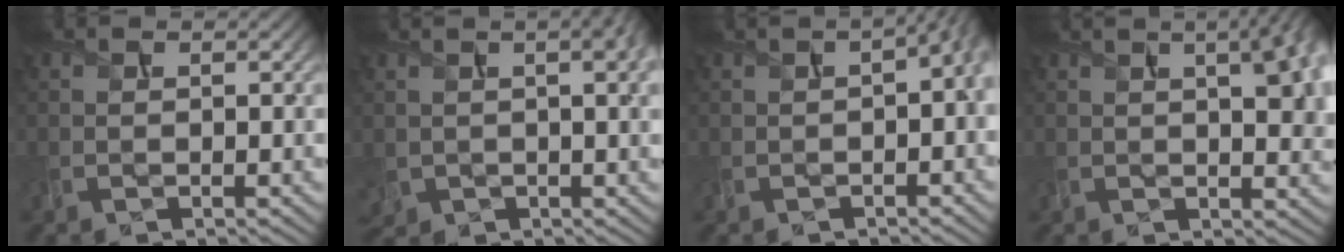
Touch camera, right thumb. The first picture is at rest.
{"total": 7.8, "force": [1.7, 4.2, 6.4], "torque": [-0.116, 0.003, 0.039]}
{"total": 5.6, "force": [-0.3, 2.1, 5.2], "torque": [-0.064, 0.002, 0.002]}
{"total": 11.7, "force": [3.2, 5.1, 10.1], "torque": [-0.131, 0.038, 0.039]}